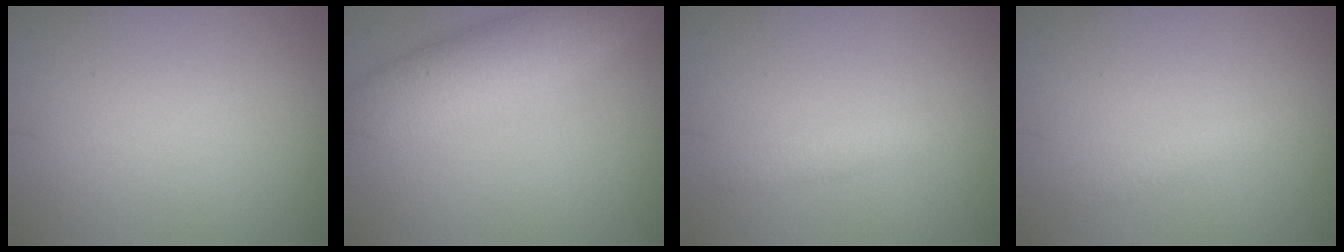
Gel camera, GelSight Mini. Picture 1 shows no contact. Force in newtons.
{"total": 5.3, "press": 5.3, "slide": 0.1}
{"total": 1.2, "press": 1.2, "slide": 0.0}
{"total": 0.9, "press": 0.9, "slide": 0.1}